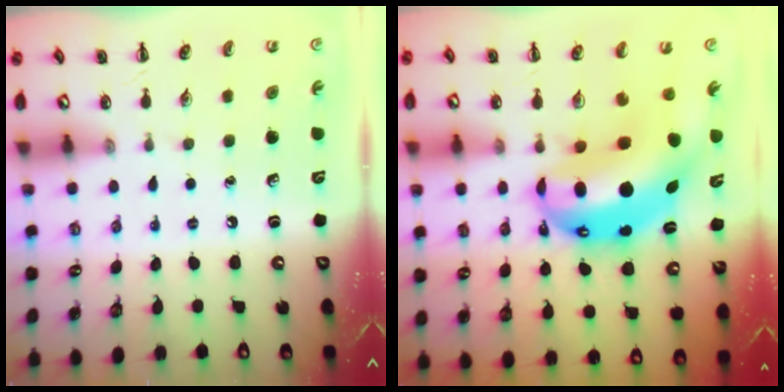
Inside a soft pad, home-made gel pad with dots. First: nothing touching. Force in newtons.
{"total": 14.6, "press": 14.1, "slide": 3.8}